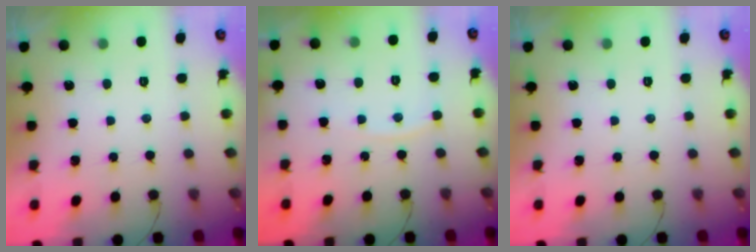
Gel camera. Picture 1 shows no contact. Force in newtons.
{"total": 3.5, "press": 3.5, "slide": 0.4}
{"total": 0.0}